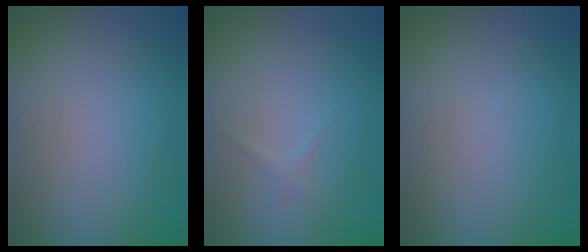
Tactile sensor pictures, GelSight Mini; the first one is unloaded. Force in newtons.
{"total": 0.6, "press": 0.6, "slide": 0.0}
{"total": 0.0}